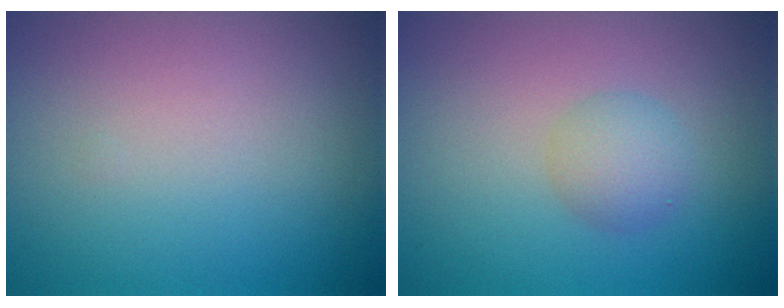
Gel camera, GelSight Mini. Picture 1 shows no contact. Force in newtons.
{"total": 2.2, "press": 2.2, "slide": 0.1}